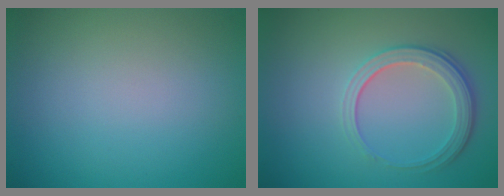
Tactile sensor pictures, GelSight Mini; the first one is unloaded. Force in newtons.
{"total": 3.8, "press": 2.8, "slide": 2.6}